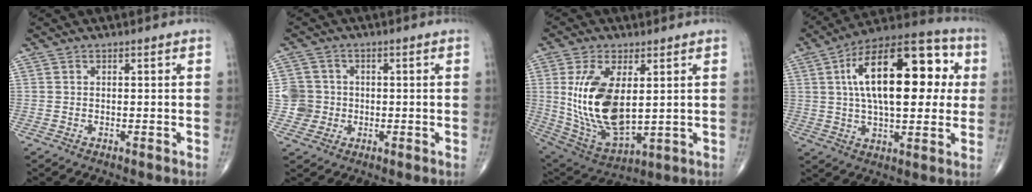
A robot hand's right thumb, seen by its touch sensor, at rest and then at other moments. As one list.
[{"total": 5.0, "force": [-0.4, 4.9, 0.3], "torque": [0.023, 0.010, -0.012]}, {"total": 17.2, "force": [2.3, 8.6, 14.8], "torque": [-0.285, -0.022, 0.064]}, {"total": 23.9, "force": [4.6, 11.0, 20.7], "torque": [-0.306, 0.019, 0.061]}]